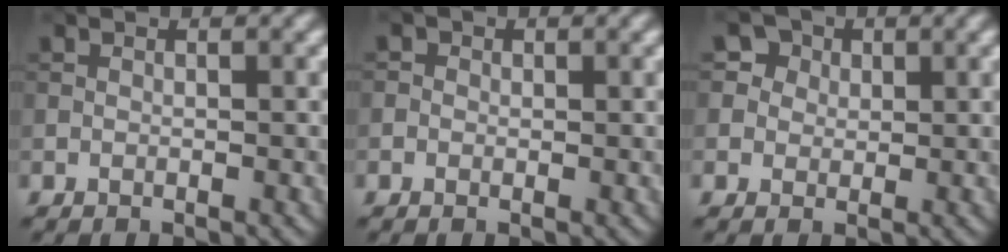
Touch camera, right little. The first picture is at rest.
{"total": 0.8, "force": [0.1, 0.8, 0.2], "torque": [0.000, -0.005, -0.003]}
{"total": 4.0, "force": [2.0, 3.2, 1.3], "torque": [-0.023, 0.003, 0.021]}